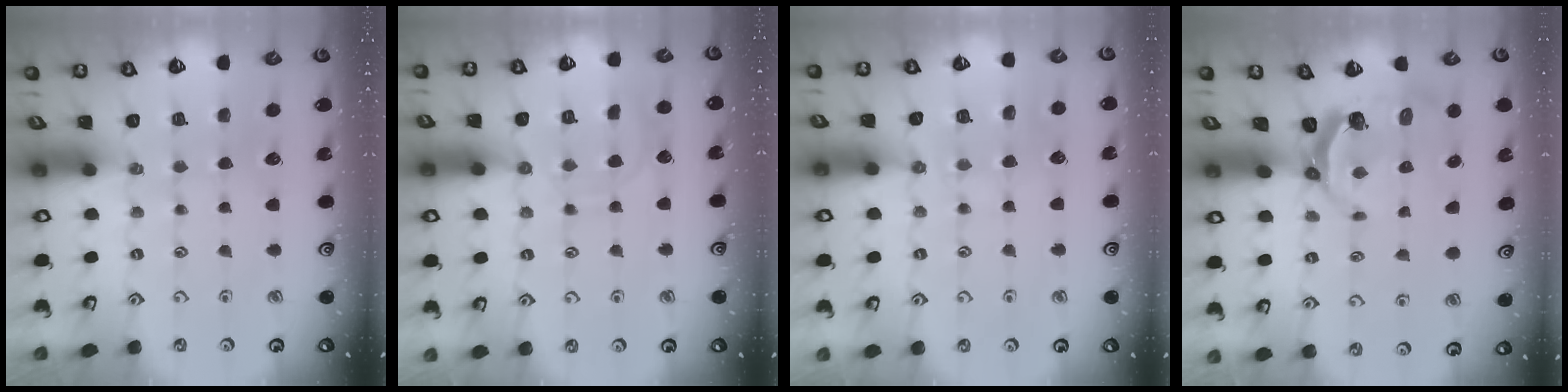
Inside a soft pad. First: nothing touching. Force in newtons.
{"total": 8.6, "press": 8.5, "slide": 0.9}
{"total": 5.8, "press": 5.7, "slide": 0.8}
{"total": 5.2, "press": 3.8, "slide": 3.5}